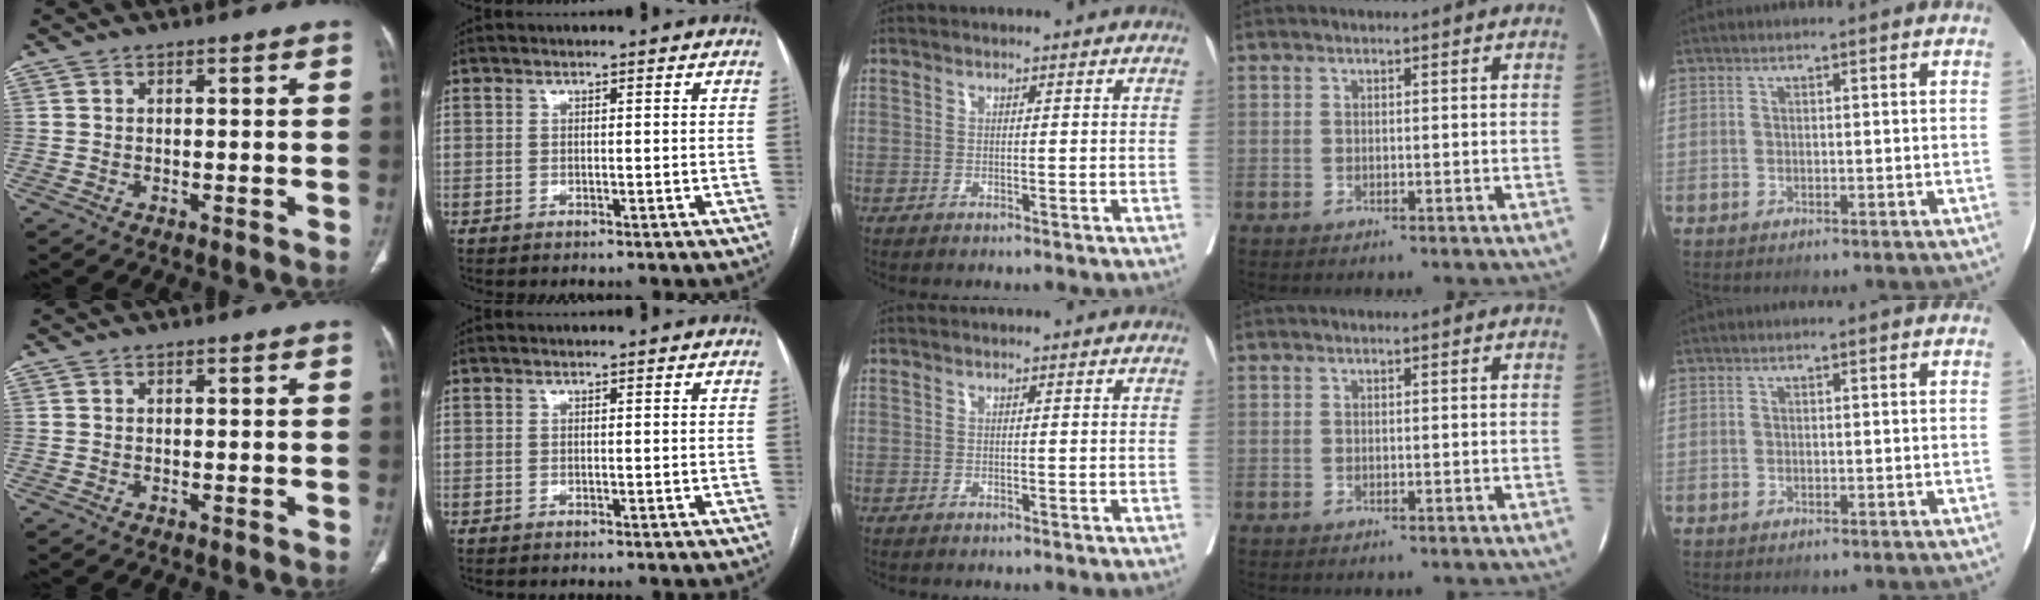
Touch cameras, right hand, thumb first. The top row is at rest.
{}